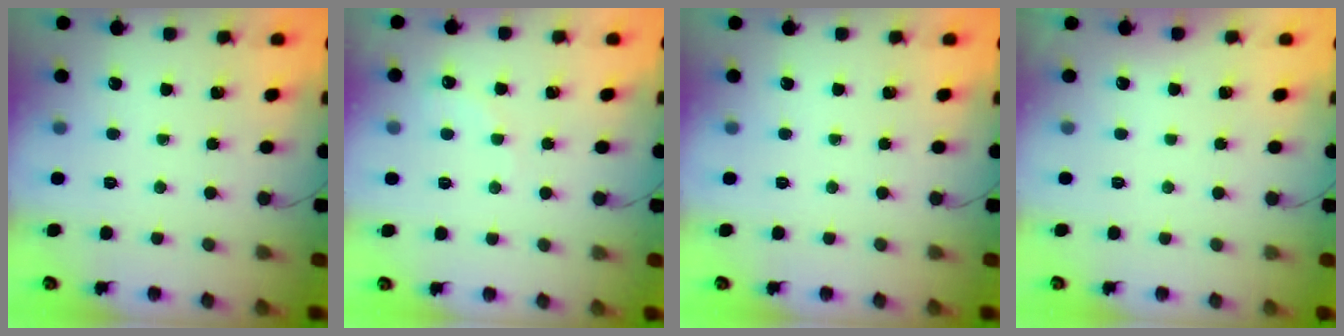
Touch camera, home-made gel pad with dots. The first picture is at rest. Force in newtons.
{"total": 6.1, "press": 5.9, "slide": 1.4}
{"total": 0.0}
{"total": 2.8, "press": 2.8, "slide": 0.1}